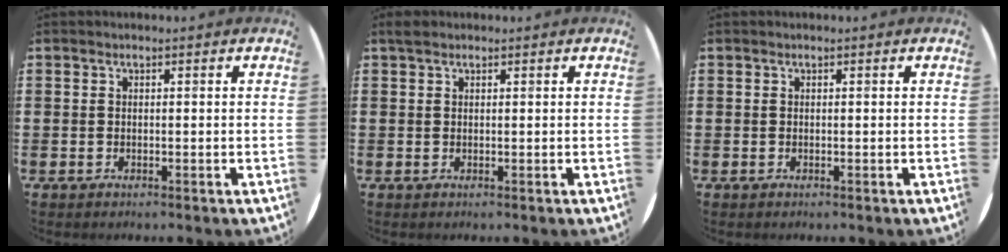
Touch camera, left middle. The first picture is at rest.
{"total": 0.8, "force": [0.7, 0.4, 0.2], "torque": [0.002, 0.002, 0.011]}
{"total": 0.0}